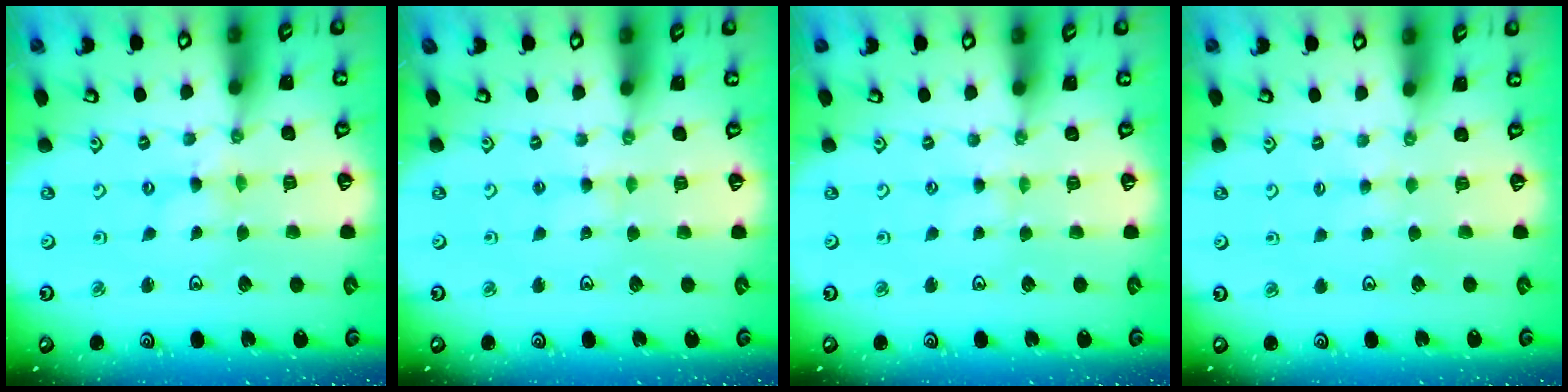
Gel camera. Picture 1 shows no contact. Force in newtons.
{"total": 1.8, "press": 1.8, "slide": 0.2}
{"total": 1.3, "press": 1.3, "slide": 0.4}
{"total": 2.4, "press": 2.4, "slide": 0.4}